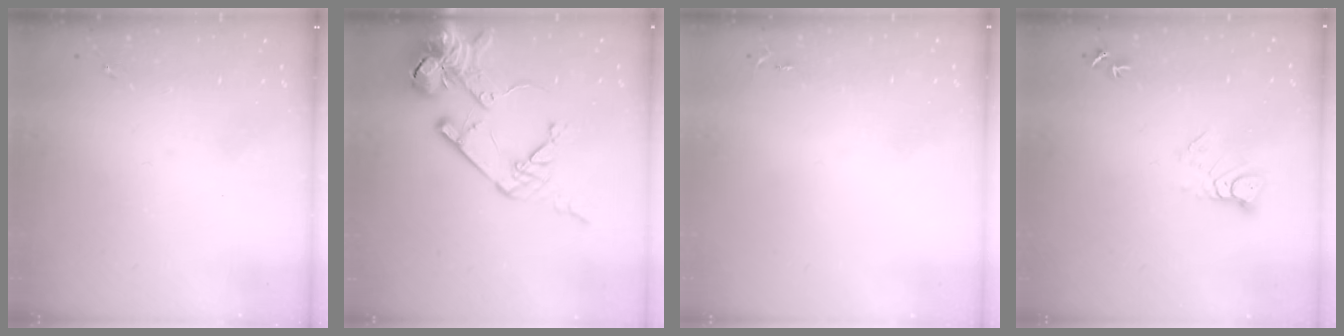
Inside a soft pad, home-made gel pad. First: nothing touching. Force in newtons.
{"total": 23.3, "press": 23.1, "slide": 3.0}
{"total": 2.6, "press": 2.6, "slide": 0.3}
{"total": 4.3, "press": 4.3, "slide": 0.2}